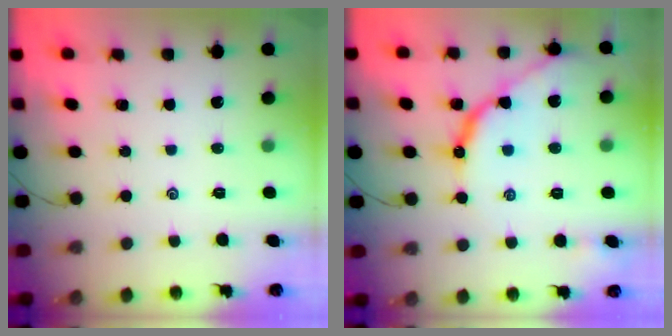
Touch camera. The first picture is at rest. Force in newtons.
{"total": 11.2, "press": 11.2, "slide": 0.6}